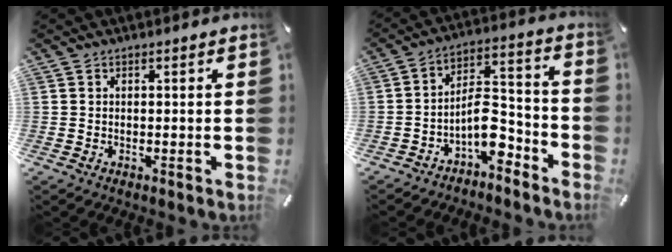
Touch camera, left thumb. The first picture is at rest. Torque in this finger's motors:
{"motor_torque": [-0.05, 0.16, -0.21, 0.14, 0.04]}